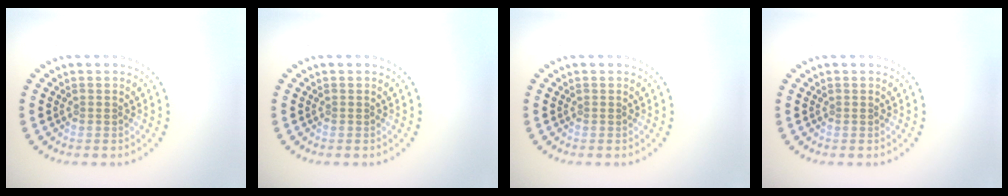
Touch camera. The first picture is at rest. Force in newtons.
{"total": 0.0}
{"total": 0.0}
{"total": 0.0}